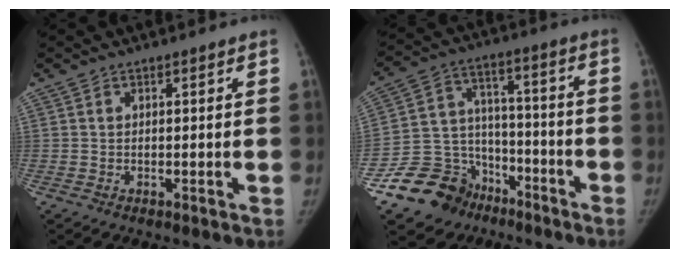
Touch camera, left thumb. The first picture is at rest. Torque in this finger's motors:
{"motor_torque": [-1.33, 1.56, -0.50, 0.45, 0.01]}